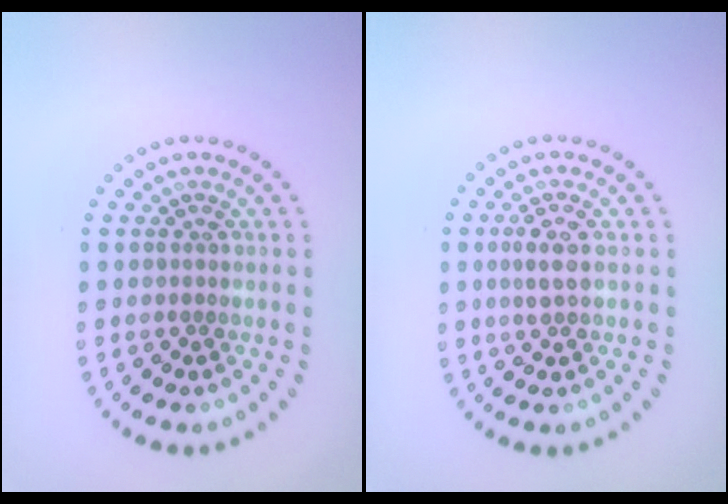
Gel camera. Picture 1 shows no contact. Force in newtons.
{"total": 1.9, "press": 1.8, "slide": 0.7}